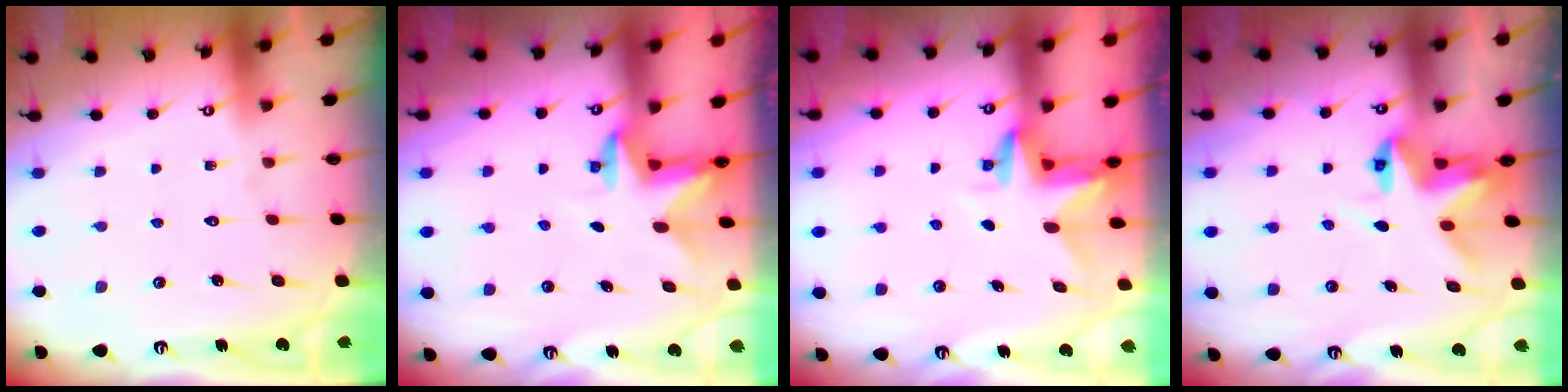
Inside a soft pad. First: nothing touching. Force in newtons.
{"total": 2.4, "press": 2.3, "slide": 0.4}
{"total": 2.9, "press": 2.9, "slide": 0.2}
{"total": 5.3, "press": 5.2, "slide": 0.4}